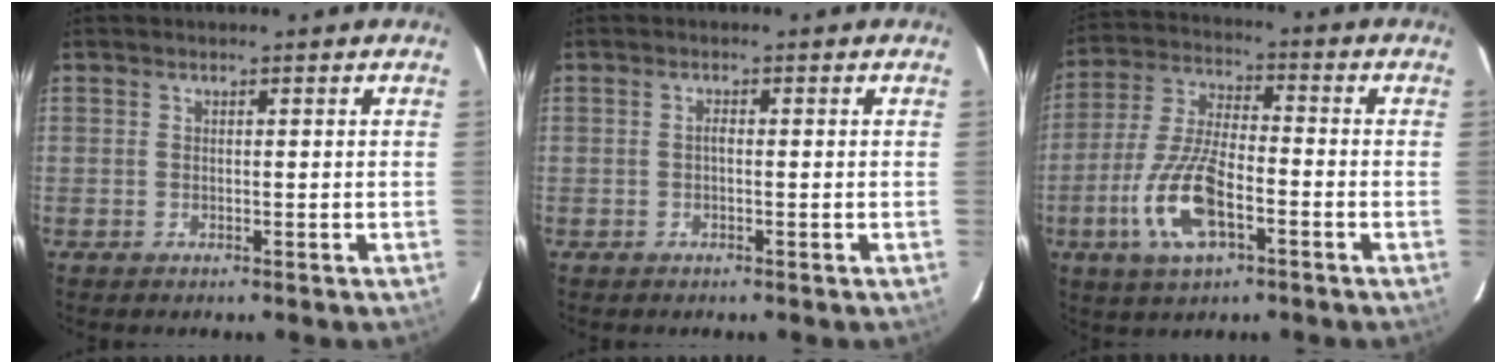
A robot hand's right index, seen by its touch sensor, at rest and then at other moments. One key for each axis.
{"total": 0.7, "fx": -0.2, "fy": 0.3, "fz": 0.6, "tx": -0.012, "ty": 0.006, "tz": -0.005}
{"total": 13.6, "fx": -5.2, "fy": 5.1, "fz": 11.4, "tx": -0.247, "ty": -0.007, "tz": -0.099}